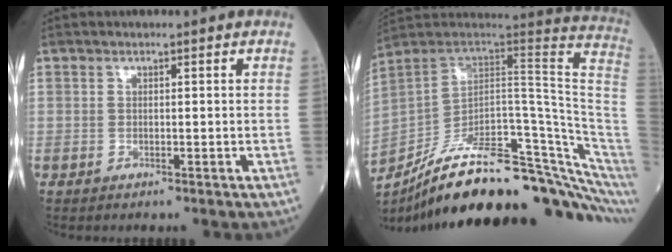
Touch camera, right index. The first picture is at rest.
{"total": 26.7, "force": [-18.0, 5.0, 19.1], "torque": [-0.179, 0.021, -0.271]}